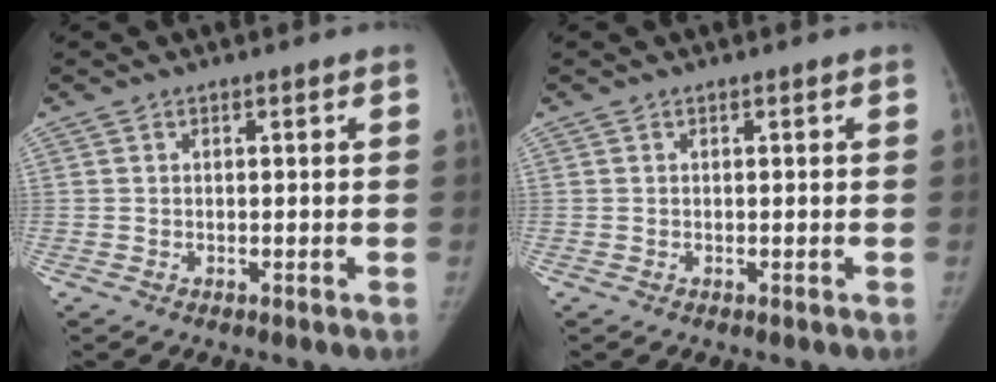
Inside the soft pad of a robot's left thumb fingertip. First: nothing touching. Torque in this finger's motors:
{"motor_torque": [0.26, -0.20, 0.33, -0.10, 0.02]}